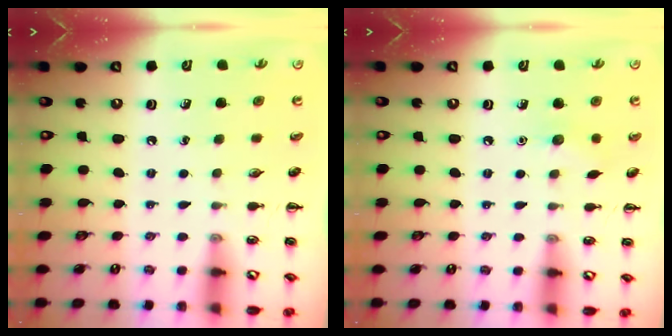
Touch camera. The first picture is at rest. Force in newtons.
{"total": 5.4, "press": 5.2, "slide": 1.4}